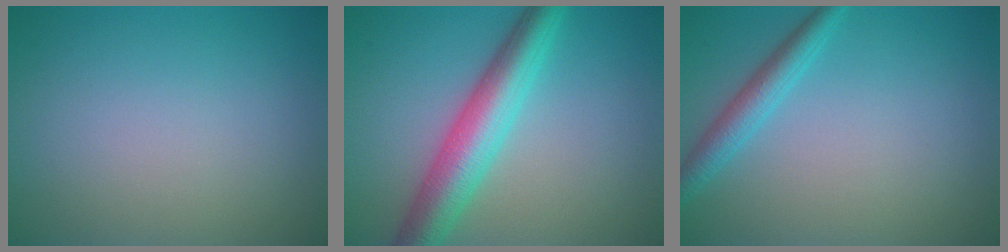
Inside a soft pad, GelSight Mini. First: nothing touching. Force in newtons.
{"total": 6.3, "press": 6.3, "slide": 0.2}
{"total": 2.6, "press": 2.6, "slide": 0.2}